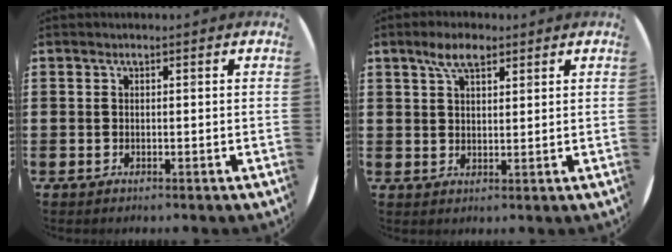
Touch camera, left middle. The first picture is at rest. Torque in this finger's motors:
{"motor_torque": [0.85, -0.69, 0.14, 0.05]}